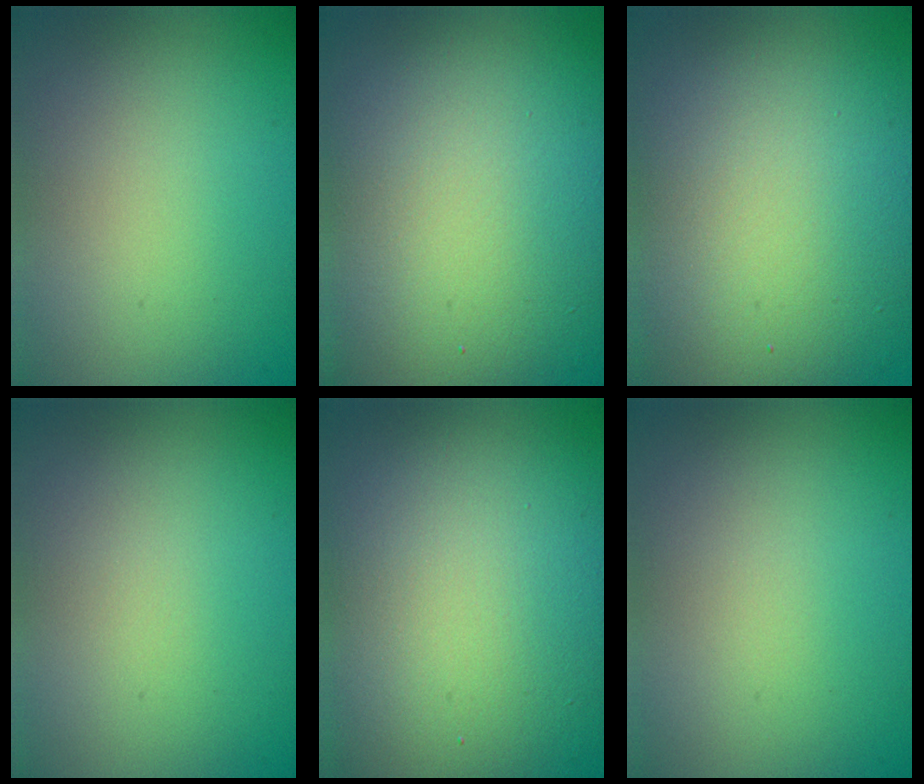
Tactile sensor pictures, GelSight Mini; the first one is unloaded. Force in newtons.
{"total": 20.7, "press": 20.7, "slide": 1.2}
{"total": 14.3, "press": 14.3, "slide": 1.3}
{"total": 0.0}
{"total": 14.9, "press": 14.8, "slide": 0.7}
{"total": 0.0}